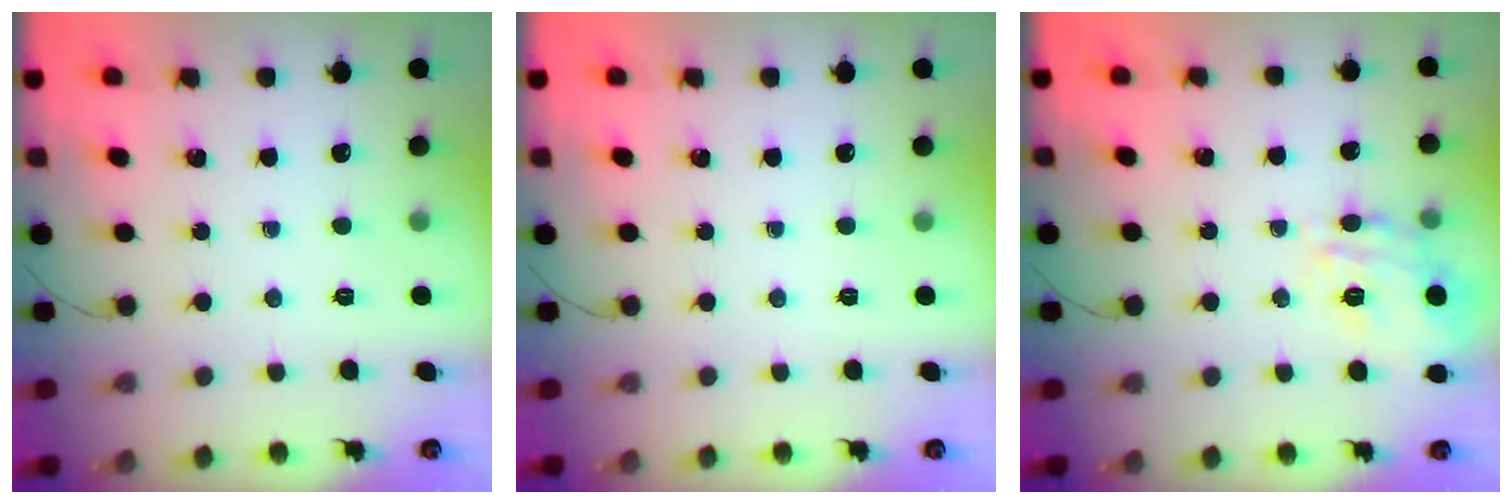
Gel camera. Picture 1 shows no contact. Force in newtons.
{"total": 0.0}
{"total": 17.0, "press": 16.9, "slide": 1.0}